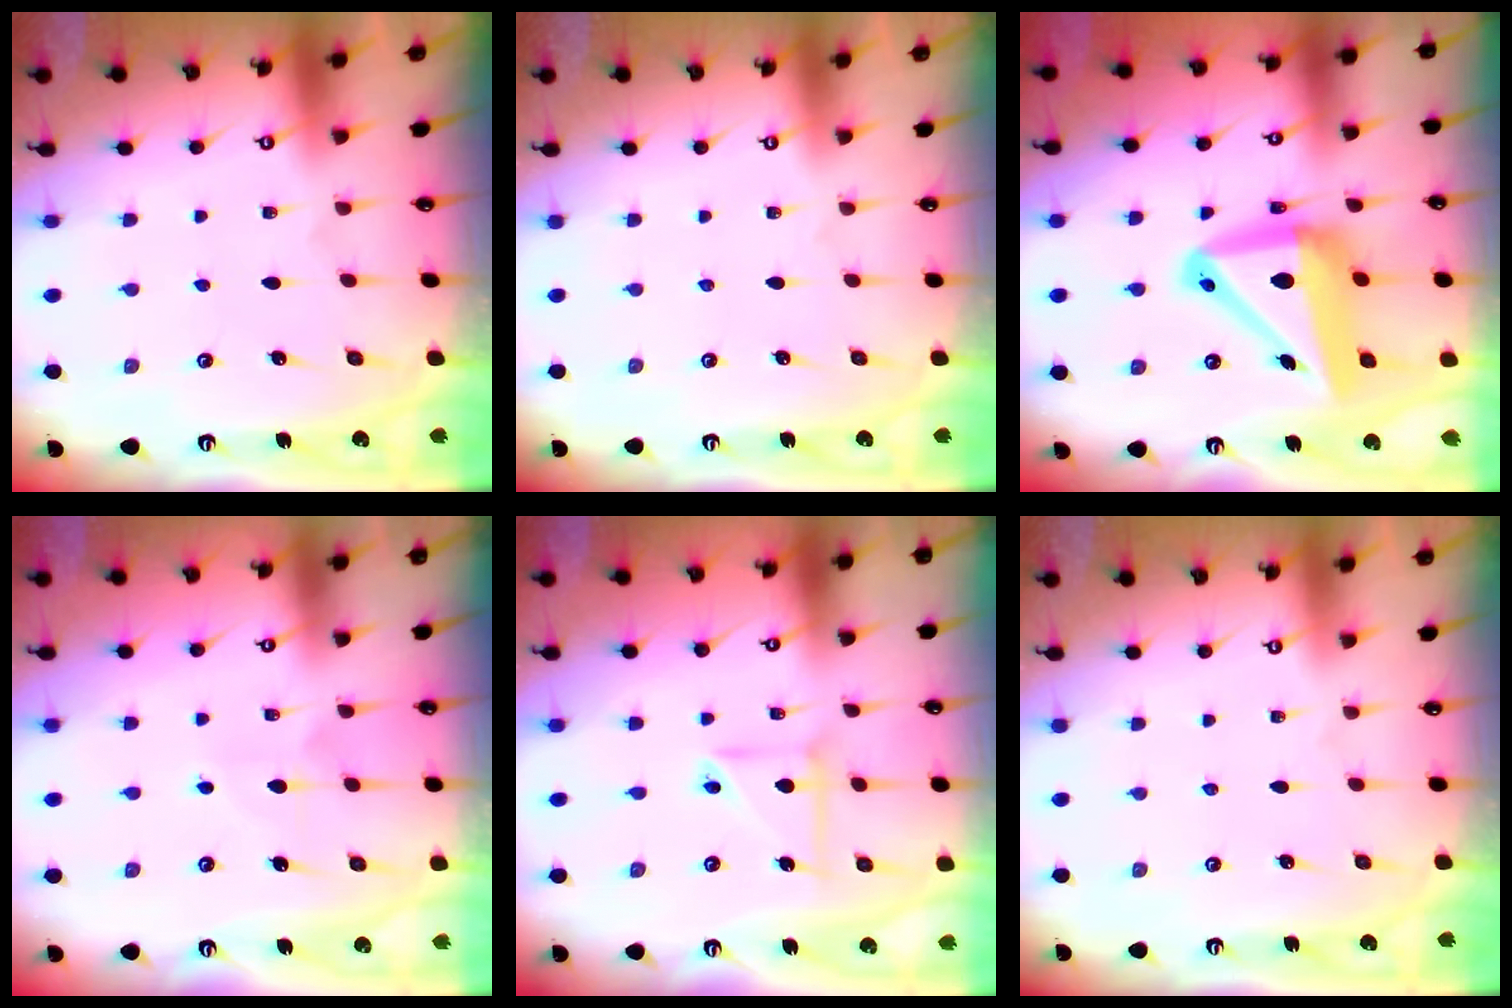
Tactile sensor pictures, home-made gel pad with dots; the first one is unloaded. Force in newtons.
{"total": 0.0}
{"total": 15.7, "press": 15.4, "slide": 3.0}
{"total": 4.6, "press": 4.5, "slide": 0.8}
{"total": 5.7, "press": 5.5, "slide": 1.4}
{"total": 0.0}